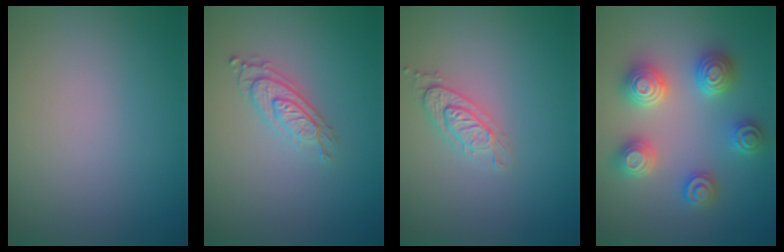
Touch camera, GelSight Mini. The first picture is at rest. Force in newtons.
{"total": 2.6, "press": 2.3, "slide": 1.3}
{"total": 2.1, "press": 2.0, "slide": 0.7}
{"total": 4.4, "press": 4.4, "slide": 0.7}